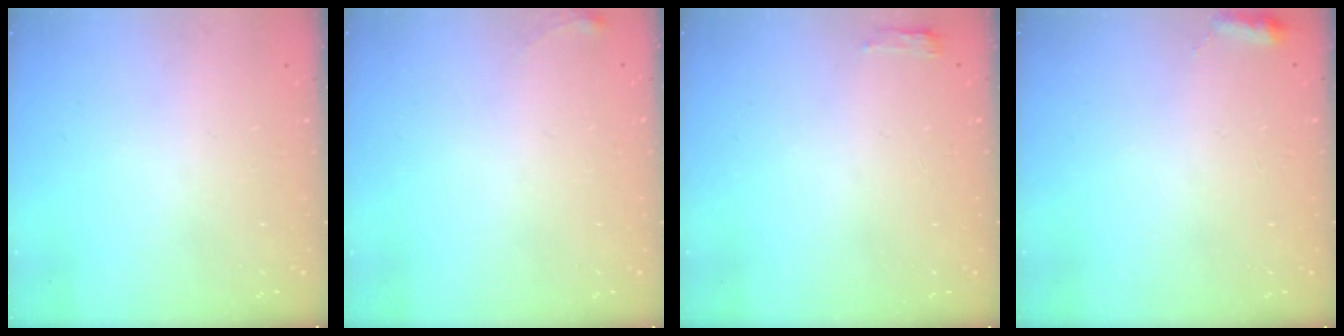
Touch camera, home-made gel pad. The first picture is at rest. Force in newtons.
{"total": 4.9, "press": 4.5, "slide": 1.7}
{"total": 3.3, "press": 3.2, "slide": 0.9}
{"total": 5.1, "press": 5.0, "slide": 0.8}